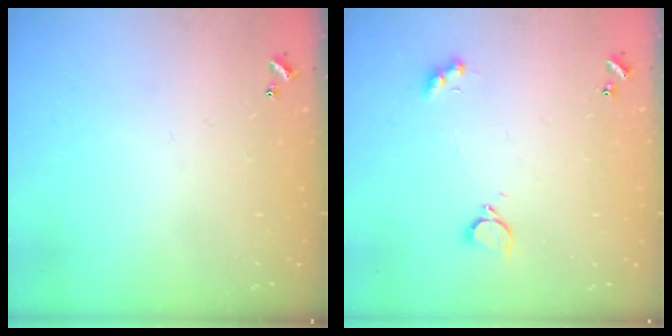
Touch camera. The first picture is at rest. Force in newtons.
{"total": 2.9, "press": 2.9, "slide": 0.6}